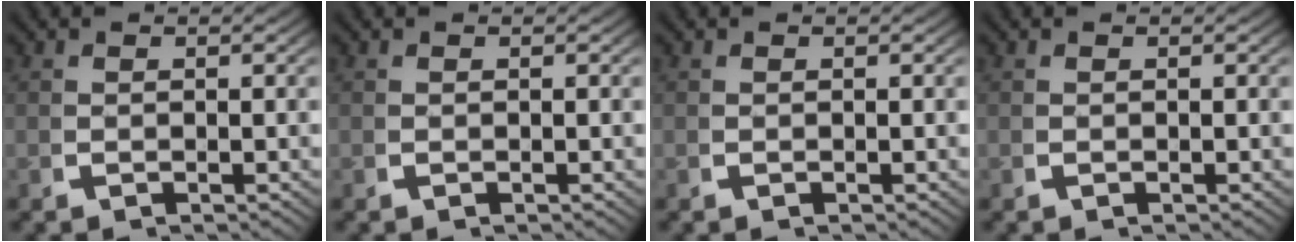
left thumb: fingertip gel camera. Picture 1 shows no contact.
{"total": 0.0}
{"total": 0.0}
{"total": 0.0}